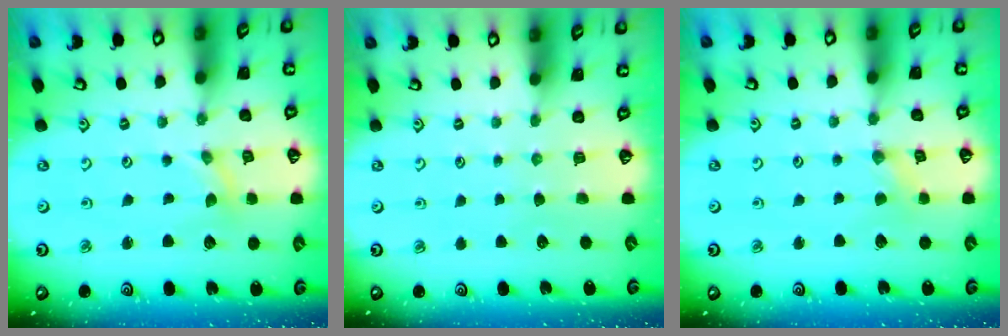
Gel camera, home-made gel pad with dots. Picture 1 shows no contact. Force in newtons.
{"total": 0.0}
{"total": 0.0}